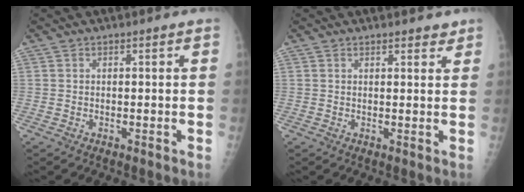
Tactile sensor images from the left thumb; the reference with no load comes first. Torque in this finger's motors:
{"motor_torque": [-0.18, 0.38, -0.23, -0.10, 0.03]}